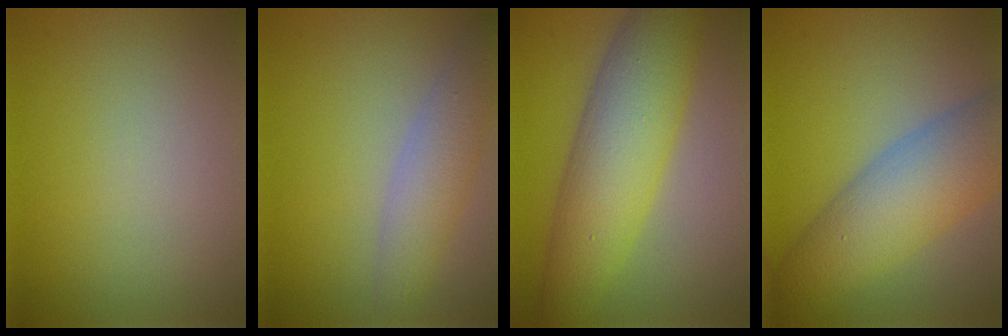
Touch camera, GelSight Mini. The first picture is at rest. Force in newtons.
{"total": 3.7, "press": 3.7, "slide": 0.2}
{"total": 8.4, "press": 8.4, "slide": 0.1}
{"total": 7.8, "press": 7.8, "slide": 0.3}